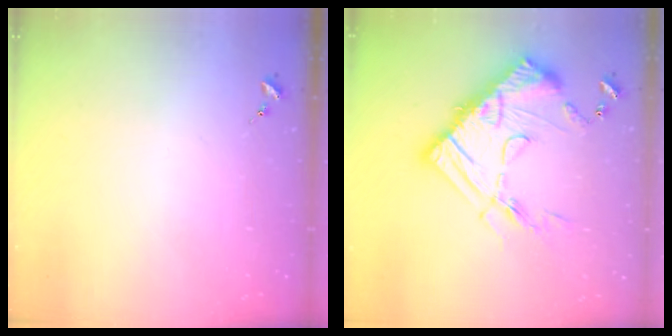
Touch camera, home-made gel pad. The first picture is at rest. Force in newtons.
{"total": 21.5, "press": 21.4, "slide": 1.6}